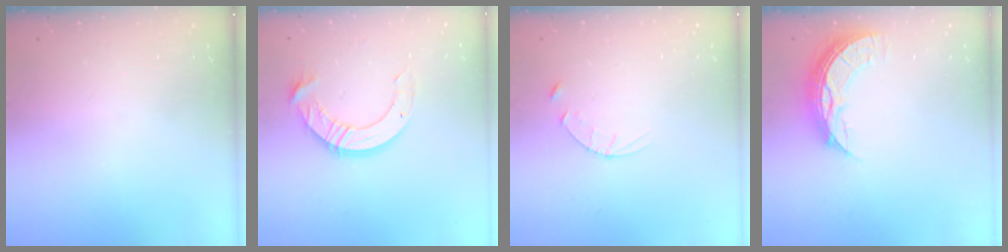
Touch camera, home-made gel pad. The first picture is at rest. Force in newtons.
{"total": 10.1, "press": 10.1, "slide": 0.9}
{"total": 3.9, "press": 3.9, "slide": 0.4}
{"total": 8.4, "press": 8.4, "slide": 0.8}